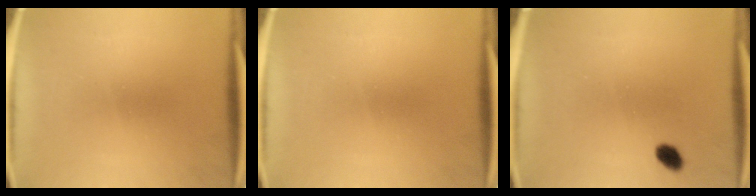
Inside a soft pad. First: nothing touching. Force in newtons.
{"total": 0.0}
{"total": 2.4}